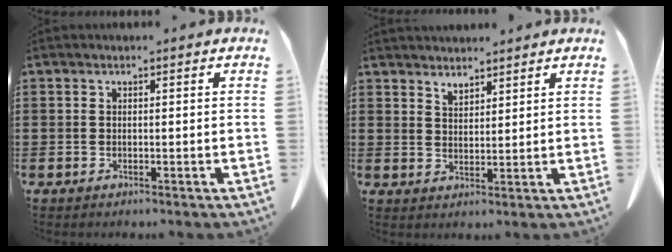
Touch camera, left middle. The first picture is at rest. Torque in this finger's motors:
{"motor_torque": [0.53, 0.22, 0.08, 0.04]}